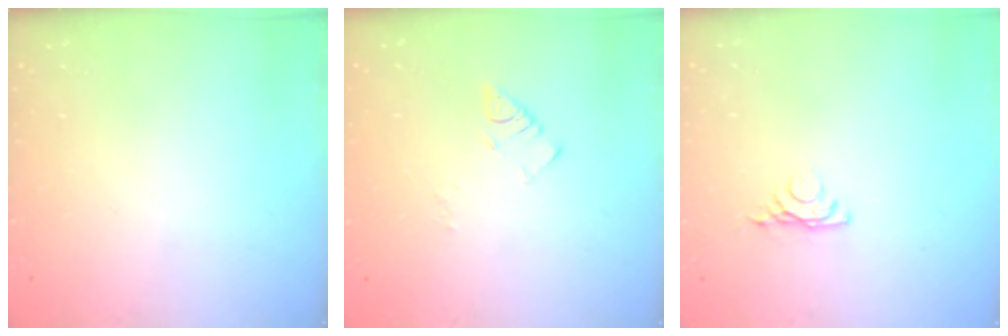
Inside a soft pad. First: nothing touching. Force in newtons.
{"total": 4.0, "press": 4.0, "slide": 0.4}
{"total": 4.3, "press": 4.2, "slide": 0.8}